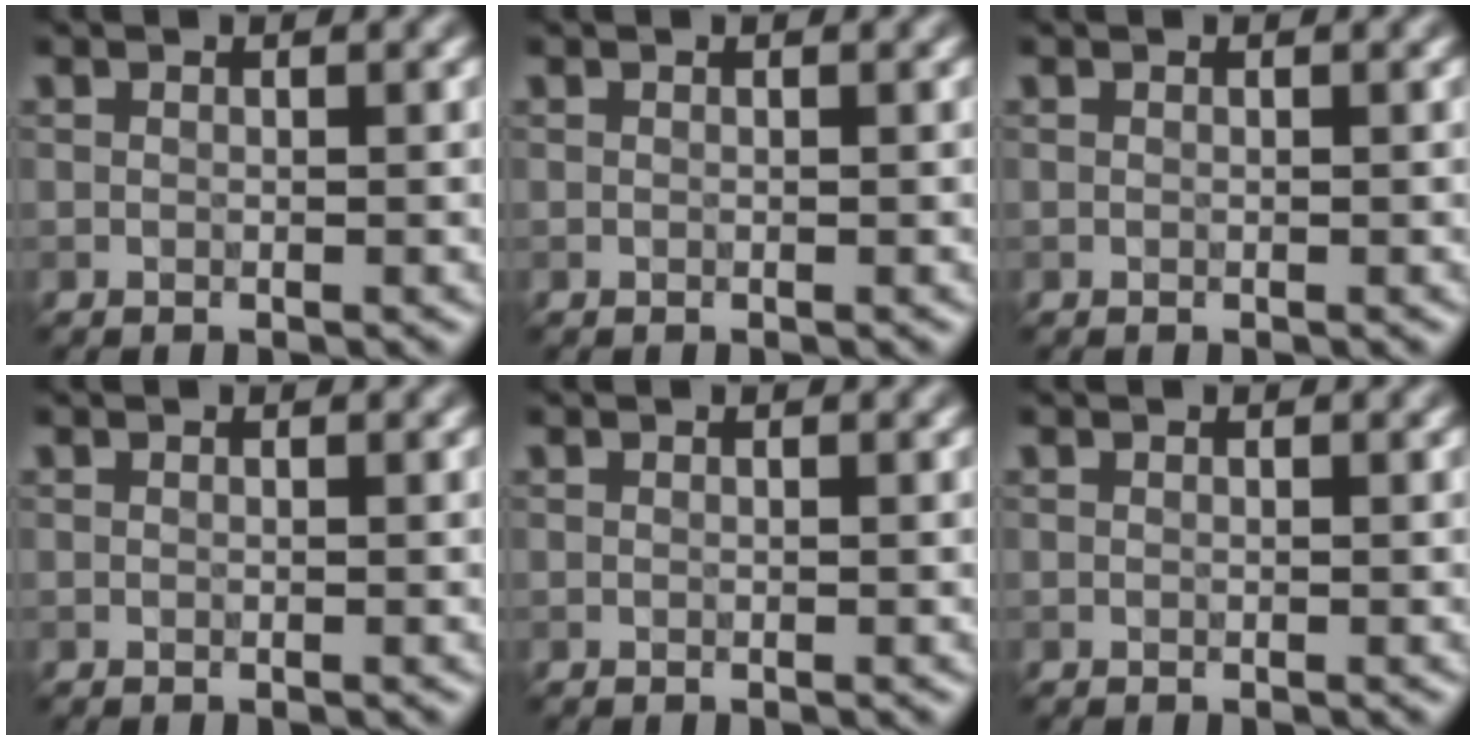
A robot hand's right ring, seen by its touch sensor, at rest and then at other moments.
{"total": 0.0}
{"total": 0.0}
{"total": 0.0}
{"total": 0.0}
{"total": 0.0}